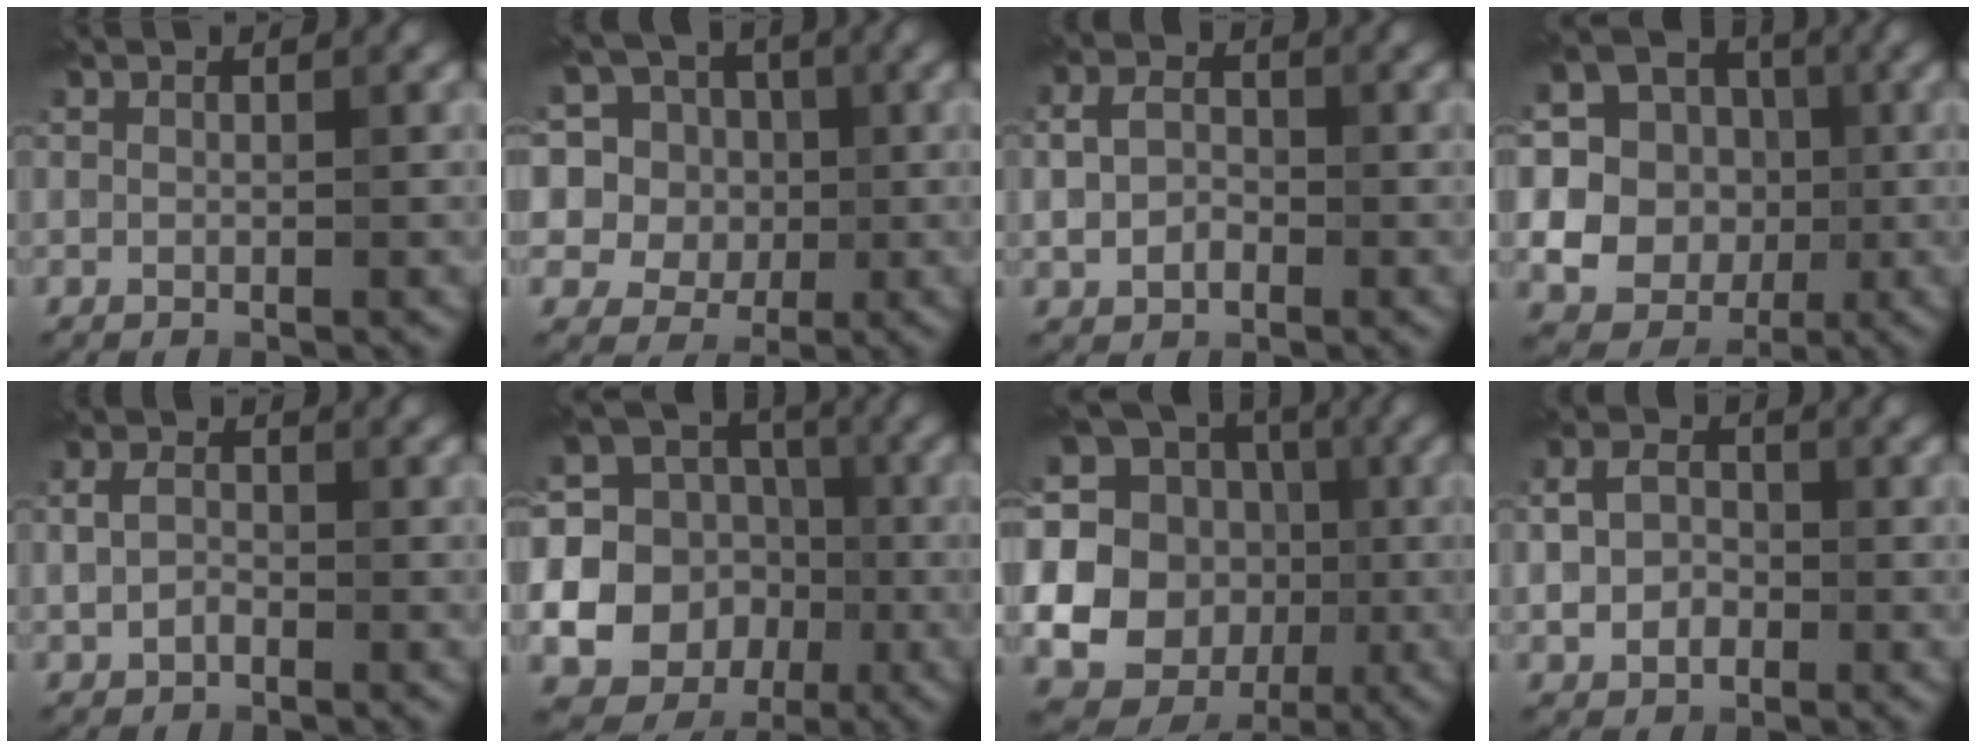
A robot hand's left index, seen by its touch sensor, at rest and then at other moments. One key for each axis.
{"total": 12.1, "fx": 4.0, "fy": 10.5, "fz": 4.3, "tx": -0.130, "ty": 0.046, "tz": 0.063}
{"total": 3.3, "fx": -0.5, "fy": 2.6, "fz": 2.1, "tx": -0.045, "ty": 0.000, "tz": -0.015}
{"total": 17.5, "fx": 0.7, "fy": 16.6, "fz": 5.5, "tx": -0.139, "ty": 0.011, "tz": -0.009}
{"total": 2.1, "fx": -0.3, "fy": 1.6, "fz": 1.4, "tx": -0.033, "ty": 0.001, "tz": -0.010}
{"total": 21.0, "fx": -2.7, "fy": 20.1, "fz": 5.5, "tx": -0.152, "ty": -0.010, "tz": -0.072}
{"total": 20.8, "fx": 1.5, "fy": 19.5, "fz": 7.0, "tx": -0.160, "ty": 0.013, "tz": -0.026}
{"total": 3.8, "fx": -0.5, "fy": 3.0, "fz": 2.3, "tx": -0.050, "ty": 0.002, "tz": -0.014}